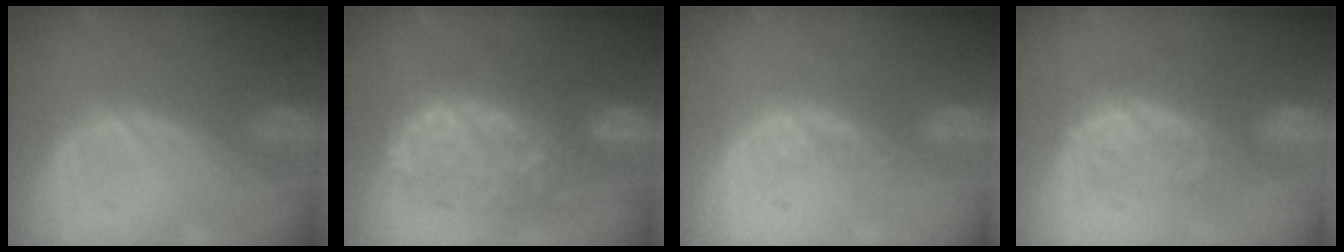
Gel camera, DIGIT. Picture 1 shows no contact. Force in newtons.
{"total": 12.3, "press": 12.2, "slide": 1.5}
{"total": 2.2, "press": 1.6, "slide": 1.5}
{"total": 7.6, "press": 7.3, "slide": 2.1}